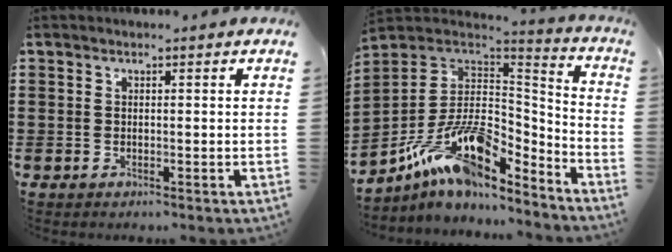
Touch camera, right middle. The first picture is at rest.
{"total": 13.9, "force": [-7.8, 6.3, 9.6], "torque": [-0.191, 0.025, -0.147]}